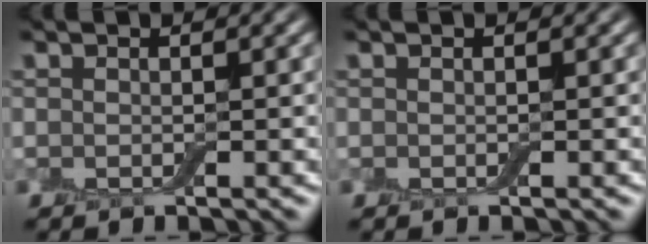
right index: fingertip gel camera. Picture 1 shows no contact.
{"total": 0.0}